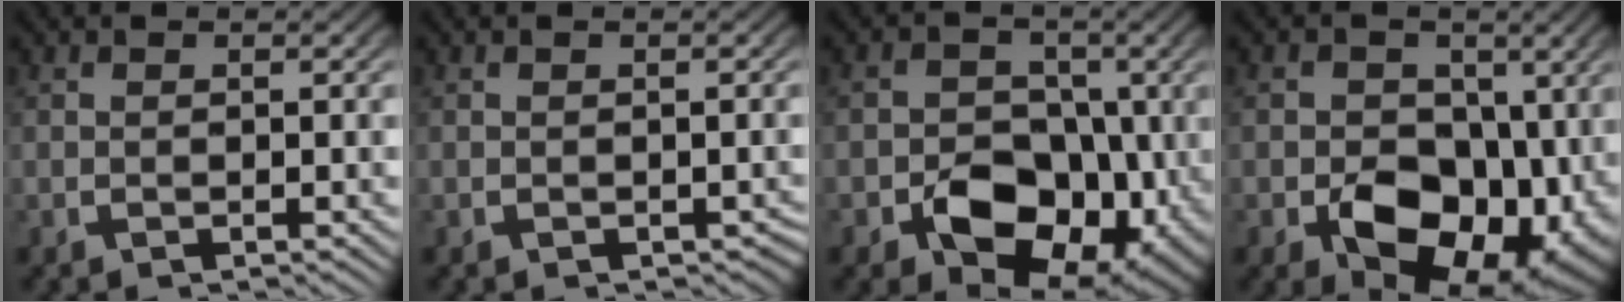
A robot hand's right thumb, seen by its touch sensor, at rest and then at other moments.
{"total": 1.0, "force": [-0.8, 0.5, 0.4], "torque": [-0.003, -0.003, -0.009]}
{"total": 12.5, "force": [-2.5, 9.1, 8.2], "torque": [-0.122, -0.038, -0.032]}
{"total": 13.1, "force": [-1.6, 9.4, 8.9], "torque": [-0.154, -0.057, -0.005]}